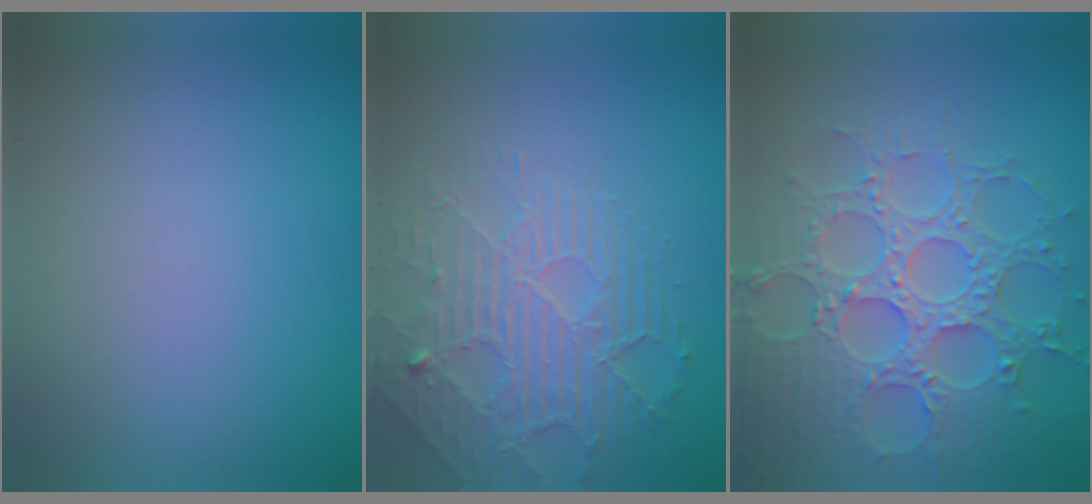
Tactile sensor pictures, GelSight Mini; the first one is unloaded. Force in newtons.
{"total": 4.2, "press": 3.8, "slide": 1.6}
{"total": 7.3, "press": 6.0, "slide": 4.1}